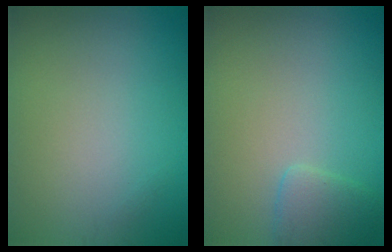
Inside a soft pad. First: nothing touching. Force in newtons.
{"total": 1.8, "press": 1.8, "slide": 0.2}